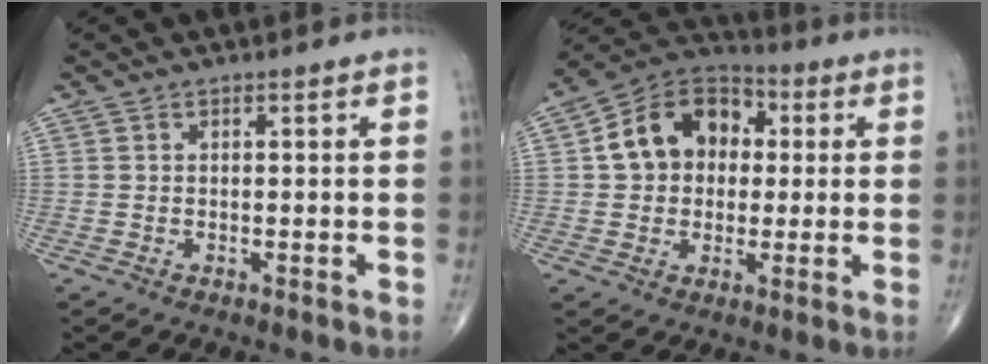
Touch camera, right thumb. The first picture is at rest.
{"total": 13.9, "force": [1.9, 10.8, 8.4], "torque": [-0.106, 0.025, 0.022]}